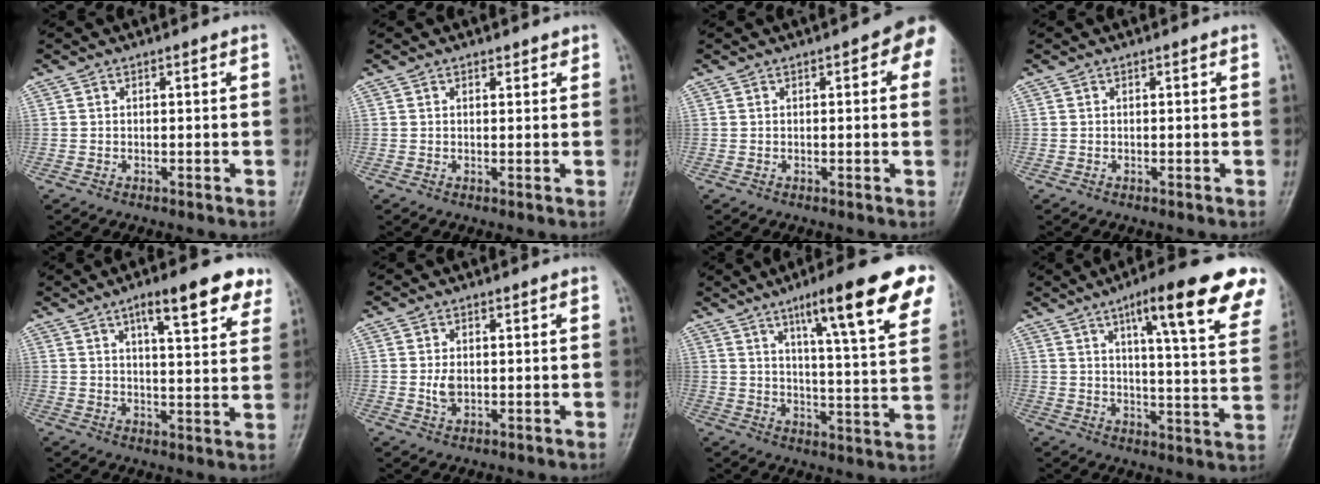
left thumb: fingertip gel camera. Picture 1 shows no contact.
{"total": 1.3, "force": [1.0, 0.8, 0.4], "torque": [0.004, -0.006, 0.010]}
{"total": 6.3, "force": [2.0, 2.4, 5.5], "torque": [-0.043, 0.002, 0.011]}
{"total": 0.0}
{"total": 12.1, "force": [7.2, 3.3, 9.2], "torque": [-0.099, -0.025, 0.097]}
{"total": 2.7, "force": [0.1, 1.8, 2.1], "torque": [-0.036, -0.004, 0.004]}
{"total": 19.0, "force": [10.7, 3.1, 15.4], "torque": [-0.190, -0.034, 0.154]}
{"total": 19.6, "force": [11.4, 3.7, 15.6], "torque": [-0.188, -0.036, 0.151]}